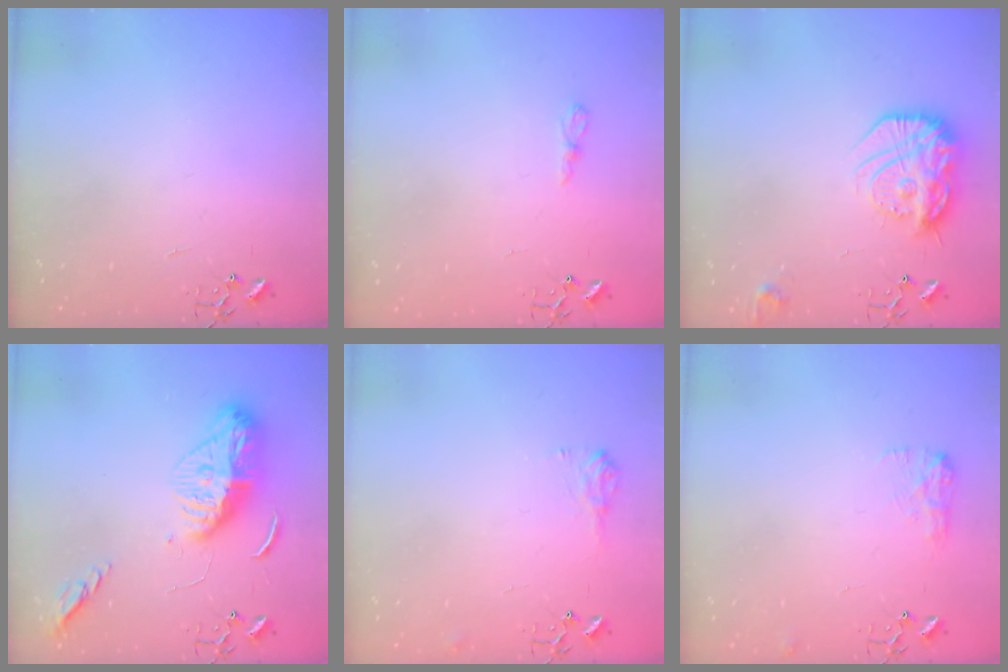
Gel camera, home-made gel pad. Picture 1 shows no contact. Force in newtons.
{"total": 5.7, "press": 5.7, "slide": 0.3}
{"total": 19.0, "press": 18.9, "slide": 1.4}
{"total": 15.6, "press": 15.5, "slide": 1.6}
{"total": 7.7, "press": 7.7, "slide": 0.1}
{"total": 8.3, "press": 8.2, "slide": 0.3}